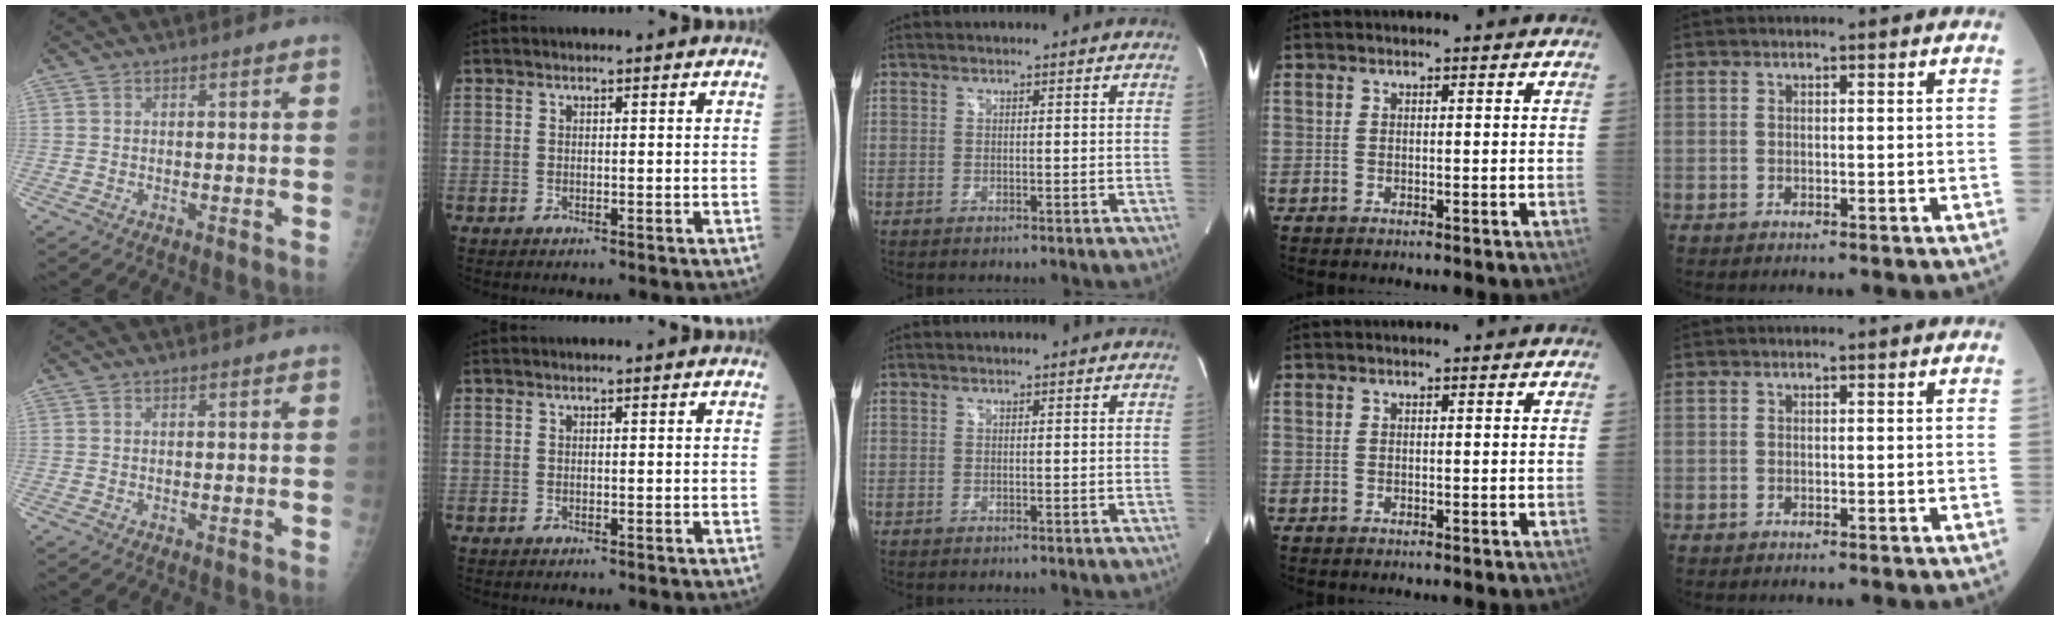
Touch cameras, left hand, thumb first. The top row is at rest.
{}